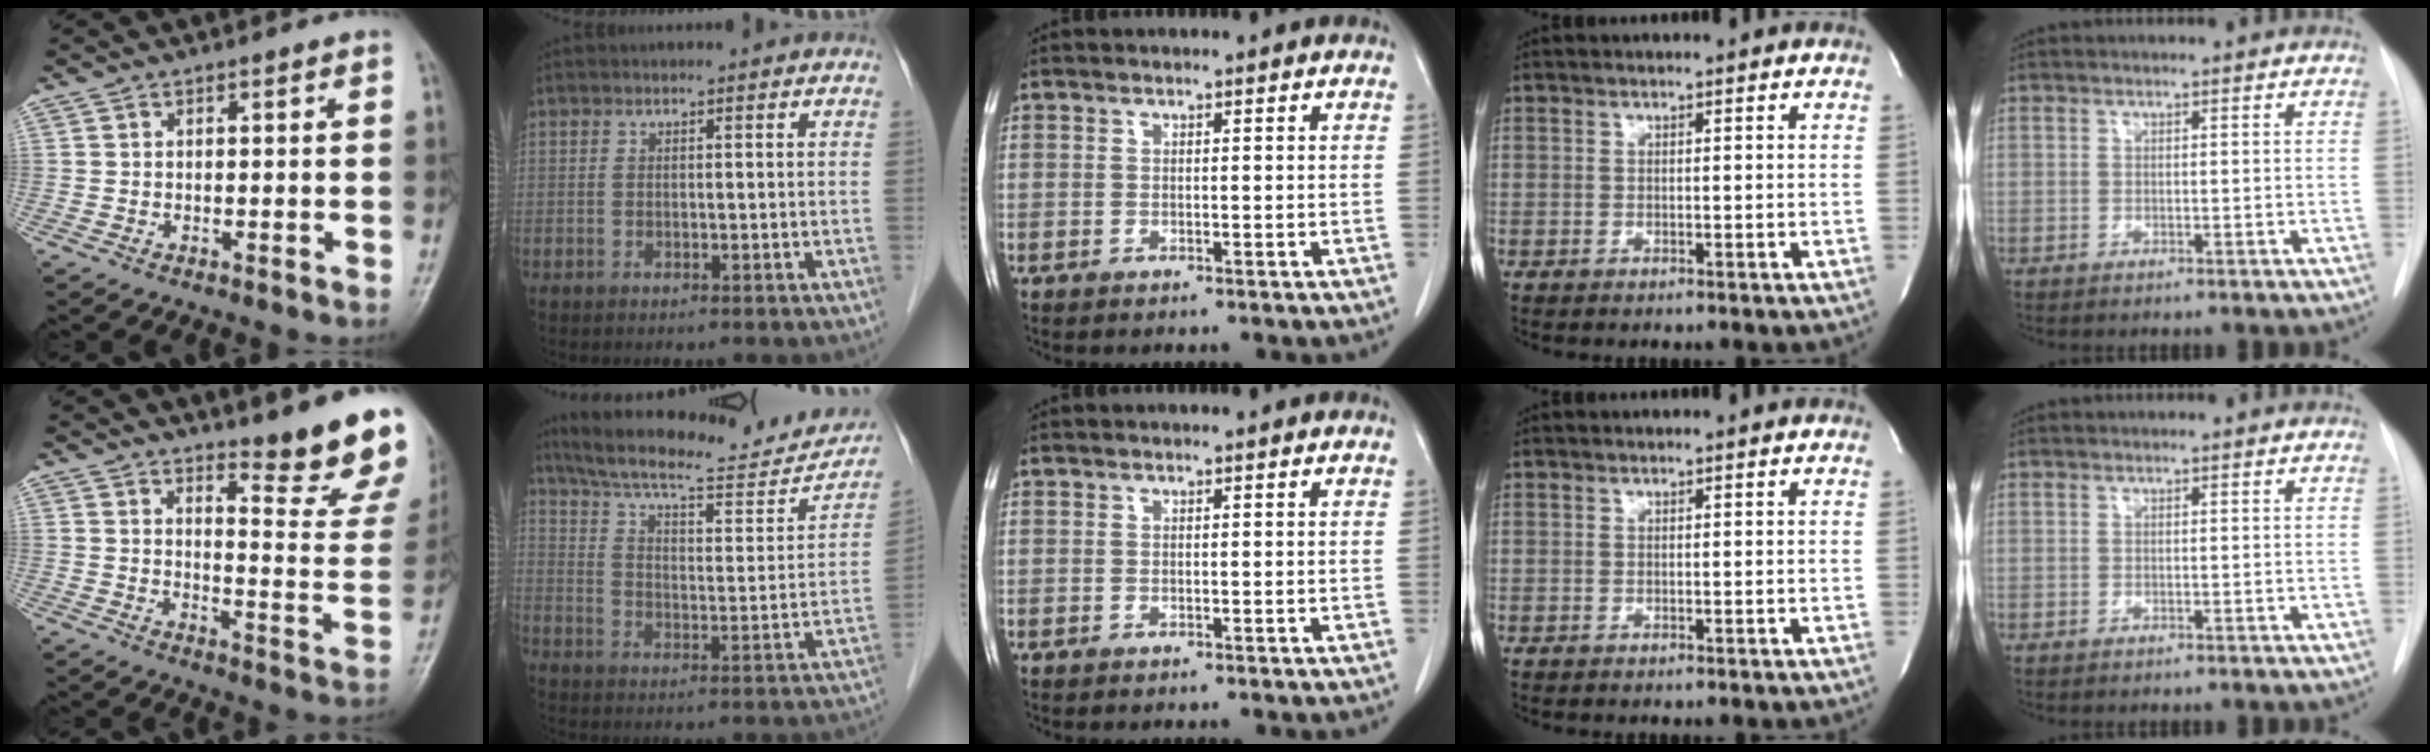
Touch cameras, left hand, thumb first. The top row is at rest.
{"thumb": {"total": 14.2, "force": [11.6, 1.4, 8.0], "torque": [-0.081, -0.124, 0.149]}, "index": {"total": 21.4, "force": [19.3, 4.1, 8.2], "torque": [-0.130, -0.005, 0.268]}}